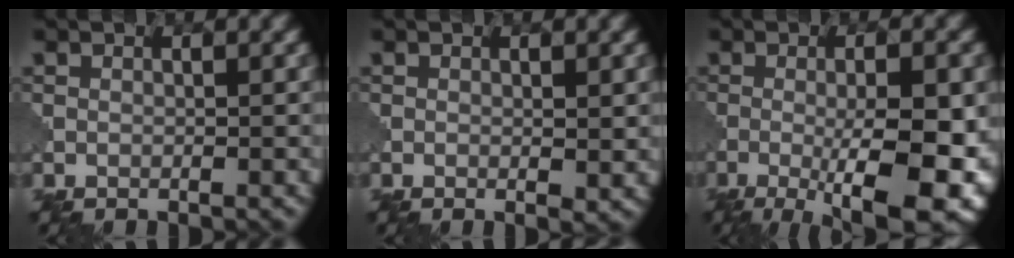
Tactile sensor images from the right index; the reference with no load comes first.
{"total": 1.3, "force": [0.1, 0.2, 1.2], "torque": [-0.016, -0.005, 0.000]}
{"total": 11.5, "force": [-2.9, 3.2, 10.7], "torque": [-0.147, -0.008, -0.038]}